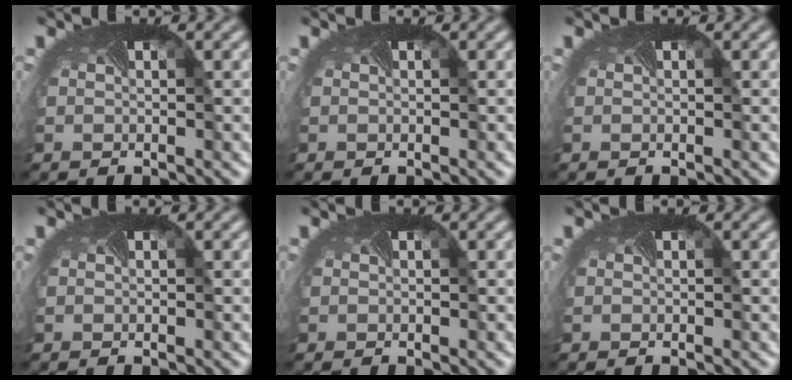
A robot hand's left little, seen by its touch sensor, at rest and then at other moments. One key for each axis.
{"total": 0.0}
{"total": 0.0}
{"total": 0.0}
{"total": 0.0}
{"total": 0.0}